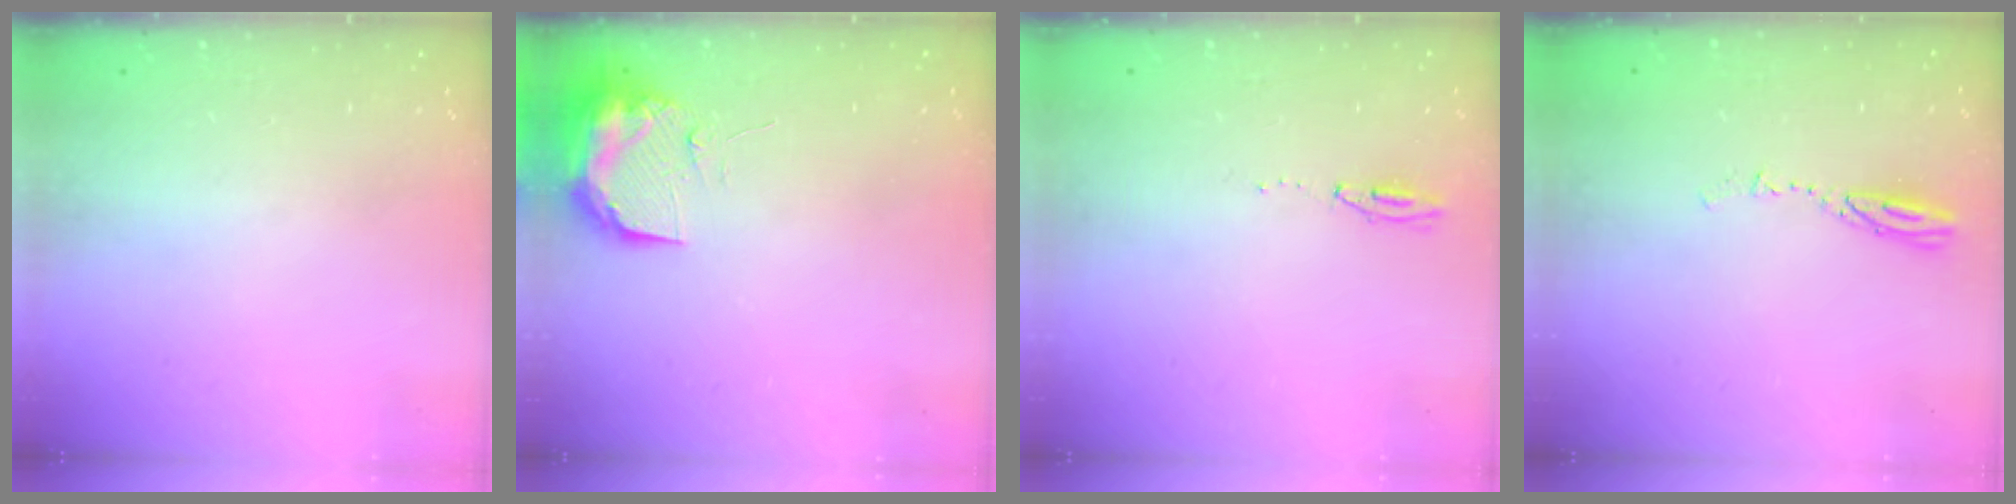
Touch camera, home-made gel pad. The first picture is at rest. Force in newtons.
{"total": 10.4, "press": 10.4, "slide": 1.2}
{"total": 5.0, "press": 3.7, "slide": 3.3}
{"total": 3.8, "press": 3.8, "slide": 0.2}